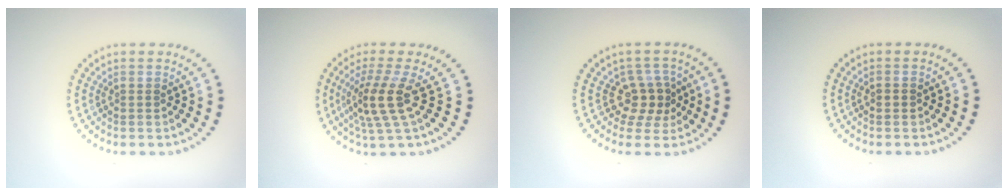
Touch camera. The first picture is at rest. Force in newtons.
{"total": 4.0, "press": 2.9, "slide": 2.7}
{"total": 3.0, "press": 2.4, "slide": 1.8}
{"total": 1.0, "press": 1.0, "slide": 0.2}